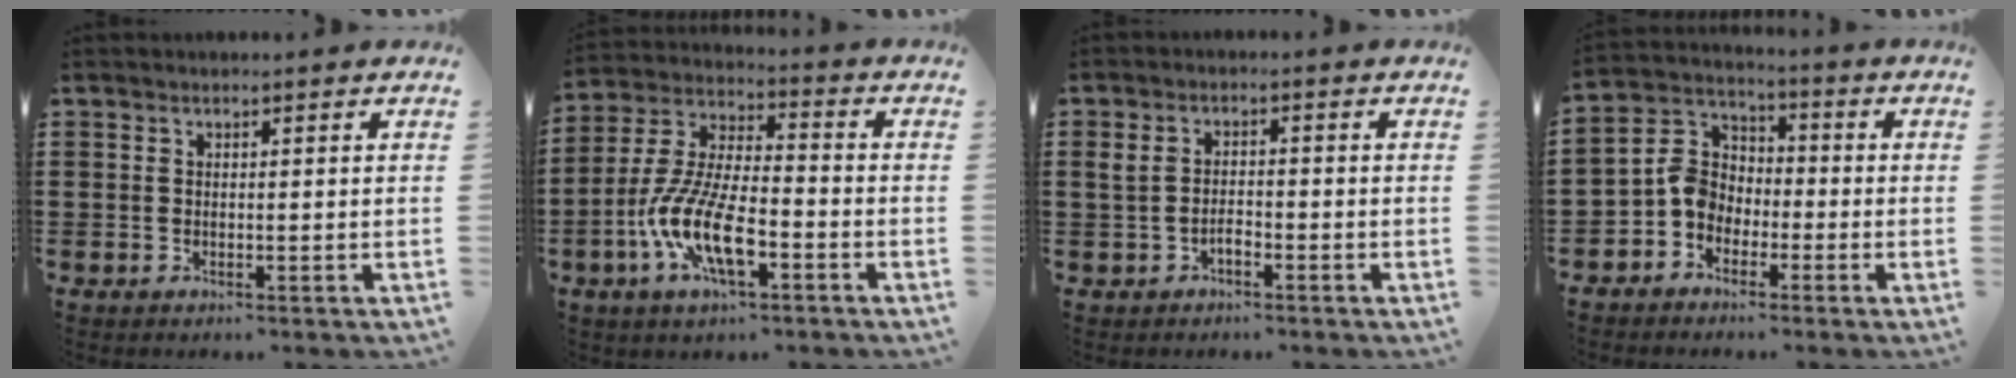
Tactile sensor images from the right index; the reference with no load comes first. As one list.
[{"total": 10.9, "force": [-4.9, 3.6, 9.0], "torque": [-0.216, -0.013, -0.095]}, {"total": 2.3, "force": [-1.0, 1.3, 1.7], "torque": [-0.043, 0.000, -0.023]}, {"total": 6.3, "force": [-2.0, 5.2, 3.1], "torque": [-0.095, 0.008, -0.046]}]